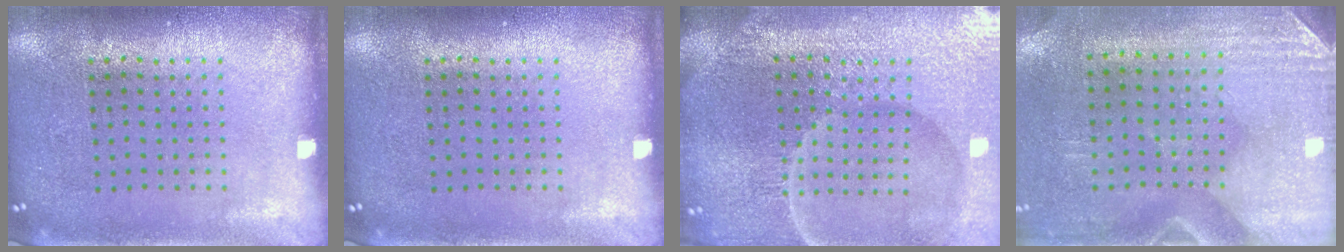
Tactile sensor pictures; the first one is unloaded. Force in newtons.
{"total": 0.0}
{"total": 6.3, "press": 5.7, "slide": 2.7}
{"total": 2.9, "press": 2.5, "slide": 1.5}